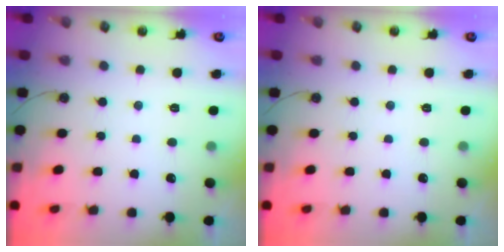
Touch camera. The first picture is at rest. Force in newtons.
{"total": 0.0}